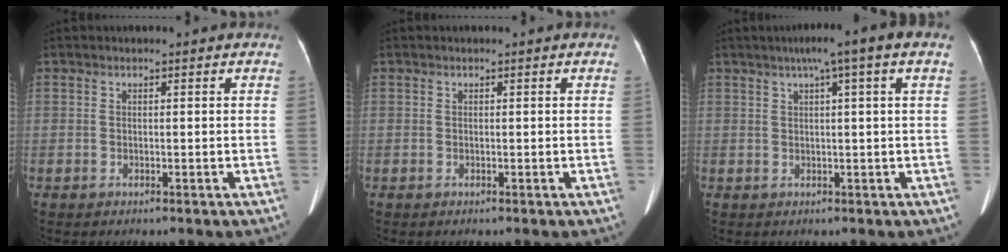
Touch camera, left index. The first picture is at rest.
{"total": 0.0}
{"total": 6.8, "force": [3.5, -0.6, 5.7], "torque": [-0.077, 0.031, 0.046]}